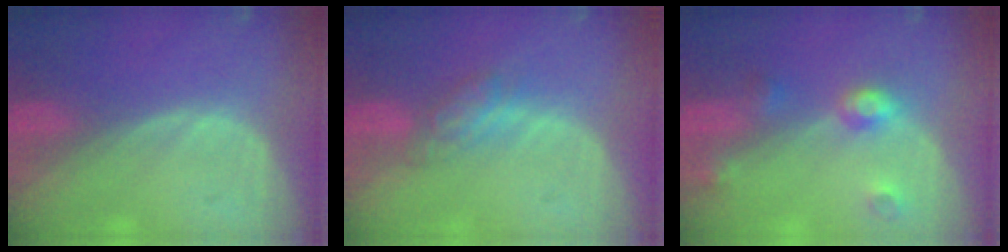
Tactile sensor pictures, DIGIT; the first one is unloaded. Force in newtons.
{"total": 4.4, "press": 4.3, "slide": 1.1}
{"total": 4.4, "press": 3.9, "slide": 2.1}